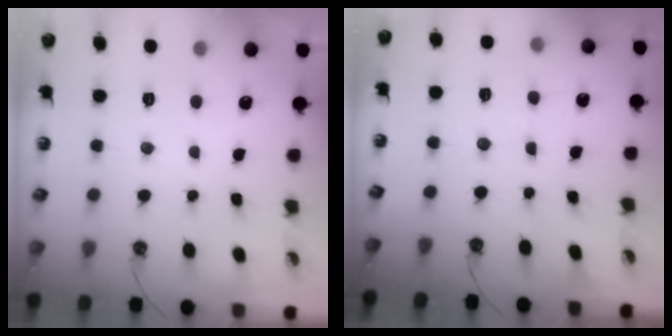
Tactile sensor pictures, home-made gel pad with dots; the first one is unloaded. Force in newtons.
{"total": 2.1, "press": 2.1, "slide": 0.4}